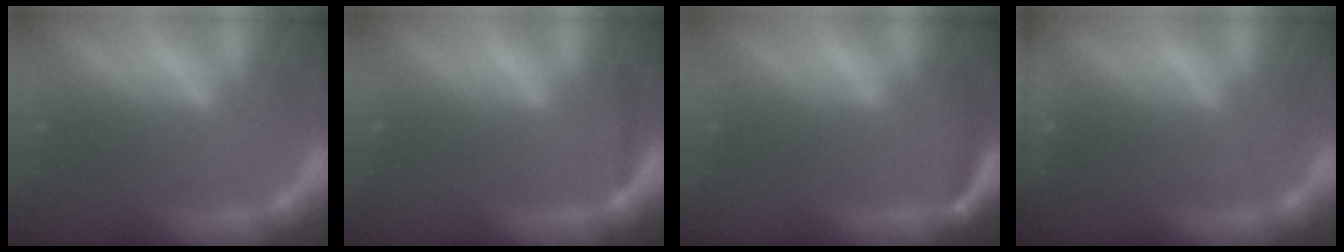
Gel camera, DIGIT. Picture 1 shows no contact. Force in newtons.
{"total": 0.9}
{"total": 3.4}
{"total": 2.4}